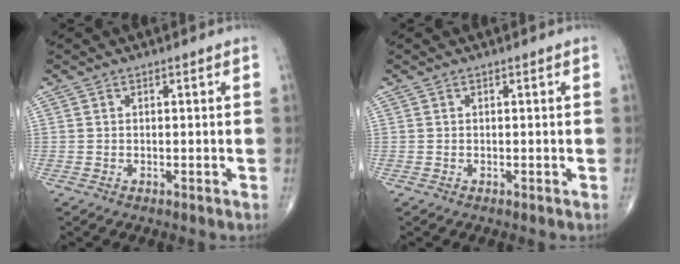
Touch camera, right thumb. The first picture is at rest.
{"total": 0.0}